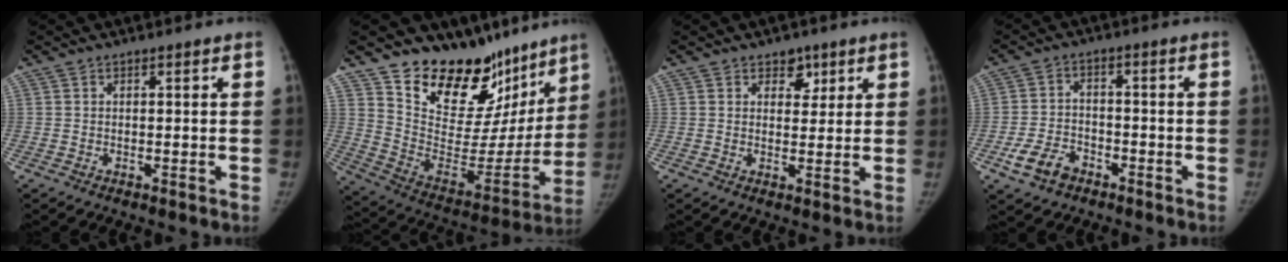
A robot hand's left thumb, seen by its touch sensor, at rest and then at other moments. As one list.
[{"total": 23.3, "force": [18.1, 11.8, 8.7], "torque": [-0.078, -0.116, 0.284]}, {"total": 3.6, "force": [2.2, 2.5, 1.5], "torque": [0.007, -0.012, 0.032]}, {"total": 6.8, "force": [-3.9, 4.5, 3.3], "torque": [-0.059, 0.021, -0.068]}]